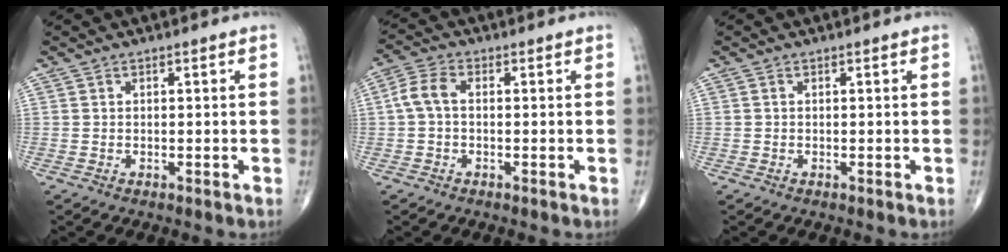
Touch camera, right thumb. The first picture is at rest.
{"total": 4.8, "force": [0.1, 2.9, 3.8], "torque": [-0.084, 0.016, -0.004]}
{"total": 0.0}